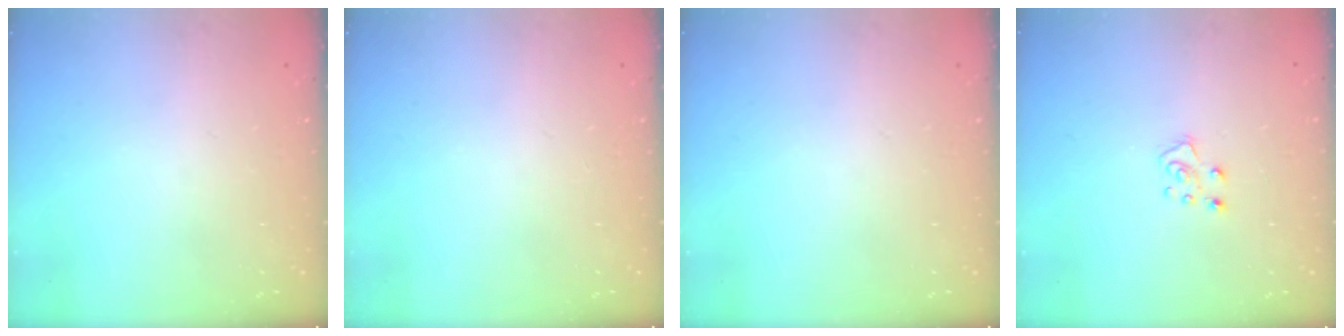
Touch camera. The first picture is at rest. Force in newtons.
{"total": 0.0}
{"total": 0.0}
{"total": 6.4, "press": 6.4, "slide": 0.5}